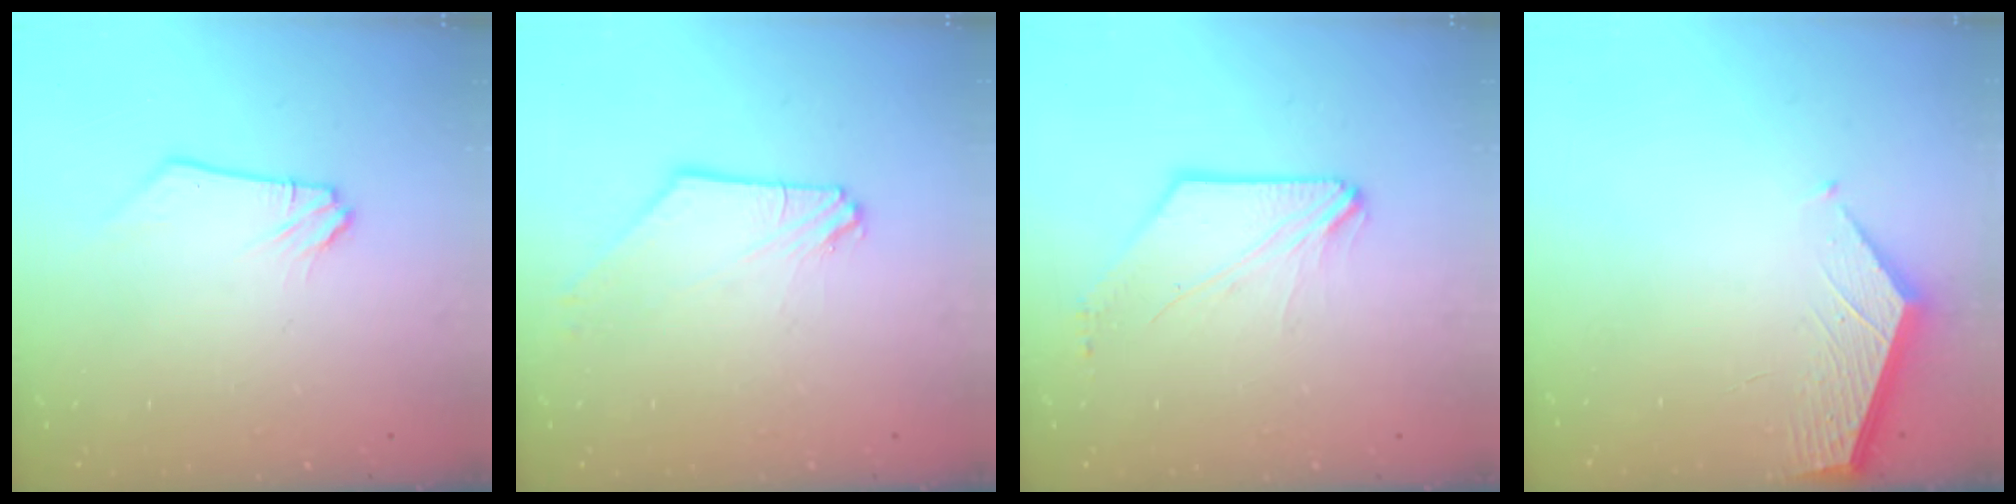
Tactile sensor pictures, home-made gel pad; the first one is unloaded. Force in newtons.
{"total": 2.5, "press": 2.5, "slide": 0.4}
{"total": 1.5, "press": 1.5, "slide": 0.2}
{"total": 2.2, "press": 2.2, "slide": 0.2}